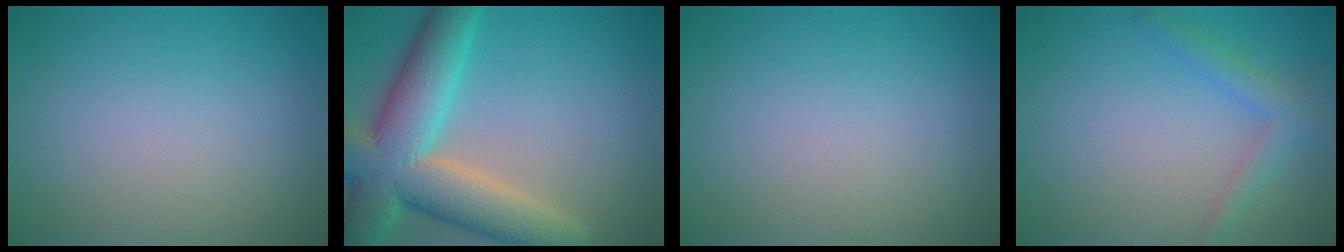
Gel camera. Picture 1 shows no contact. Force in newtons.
{"total": 10.8, "press": 10.8, "slide": 0.5}
{"total": 0.0}
{"total": 2.2, "press": 2.2, "slide": 0.0}